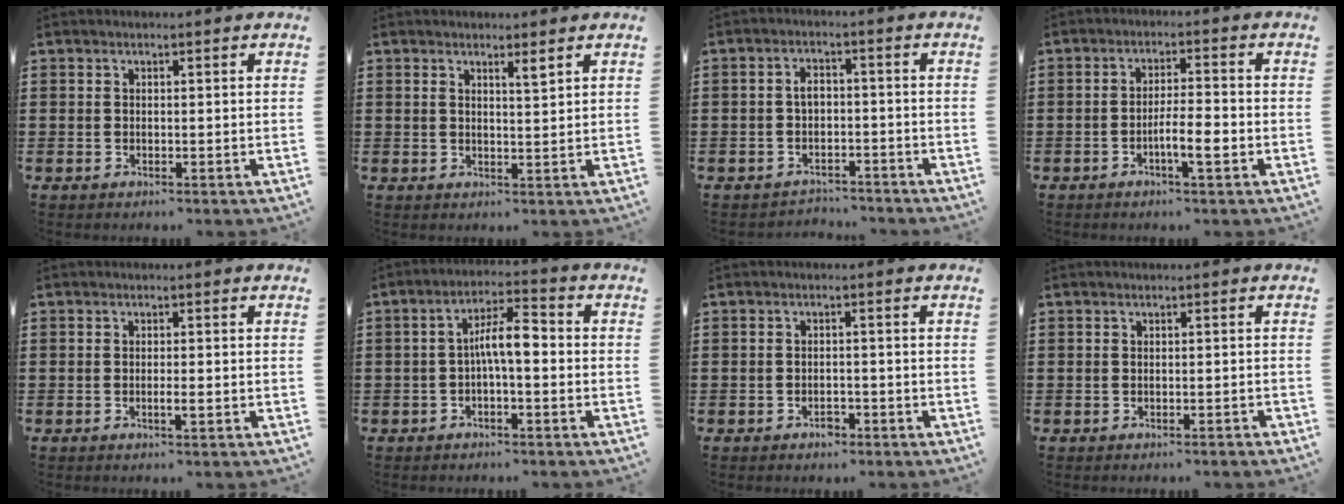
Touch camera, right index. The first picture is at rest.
{"total": 1.6, "force": [1.2, 0.1, 1.0], "torque": [-0.014, -0.004, 0.020]}
{"total": 2.9, "force": [-1.7, 1.7, 1.5], "torque": [-0.040, 0.004, -0.038]}
{"total": 4.9, "force": [-1.9, 0.7, 4.4], "torque": [-0.082, -0.002, -0.035]}
{"total": 1.5, "force": [-0.6, 0.2, 1.4], "torque": [-0.024, -0.002, -0.010]}
{"total": 6.2, "force": [-0.4, 1.9, 5.9], "torque": [-0.116, 0.011, -0.013]}
{"total": 2.0, "force": [-1.5, 0.9, 0.9], "torque": [-0.020, -0.002, -0.029]}
{"total": 0.6, "force": [-0.5, -0.1, 0.3], "torque": [-0.008, -0.002, -0.010]}